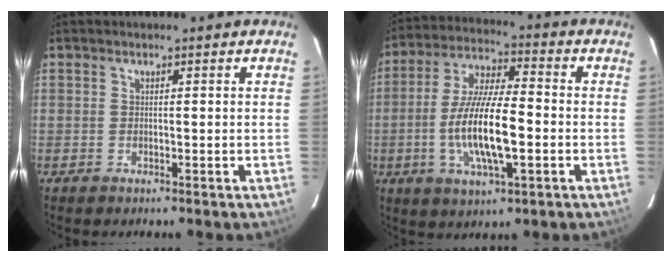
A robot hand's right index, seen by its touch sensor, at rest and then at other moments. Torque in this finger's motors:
{"motor_torque": [1.94, -0.20, 1.06, 0.21]}